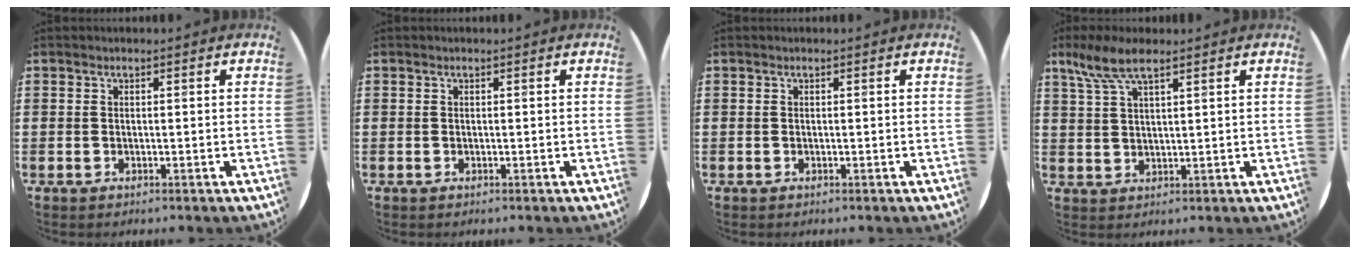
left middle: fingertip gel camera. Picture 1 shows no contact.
{"total": 0.0}
{"total": 0.0}
{"total": 5.8, "force": [4.0, 1.6, 3.9], "torque": [-0.084, 0.003, 0.071]}